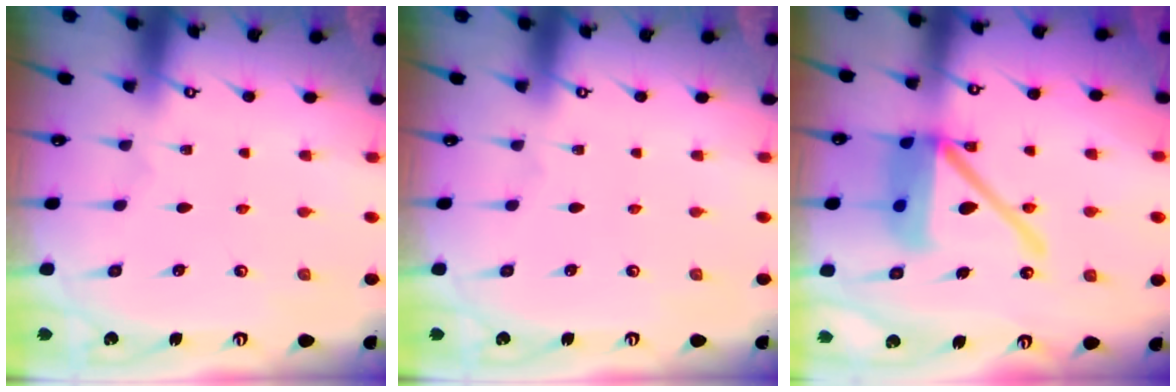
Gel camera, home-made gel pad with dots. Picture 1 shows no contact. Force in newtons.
{"total": 0.0}
{"total": 16.1, "press": 15.9, "slide": 2.3}